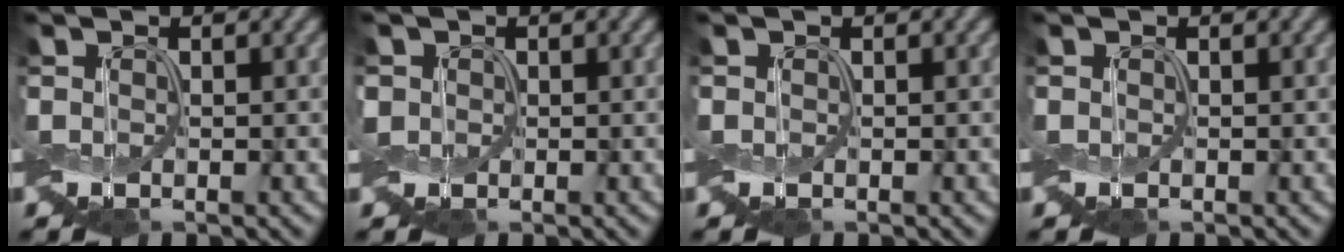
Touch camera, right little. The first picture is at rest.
{"total": 1.0, "force": [0.1, 1.0, 0.1], "torque": [-0.007, 0.003, -0.003]}
{"total": 0.0}
{"total": 0.0}